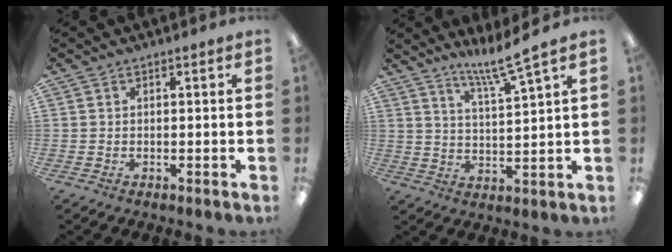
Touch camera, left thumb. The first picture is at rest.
{"total": 8.5, "force": [7.1, 0.0, 4.6], "torque": [-0.085, -0.042, 0.121]}